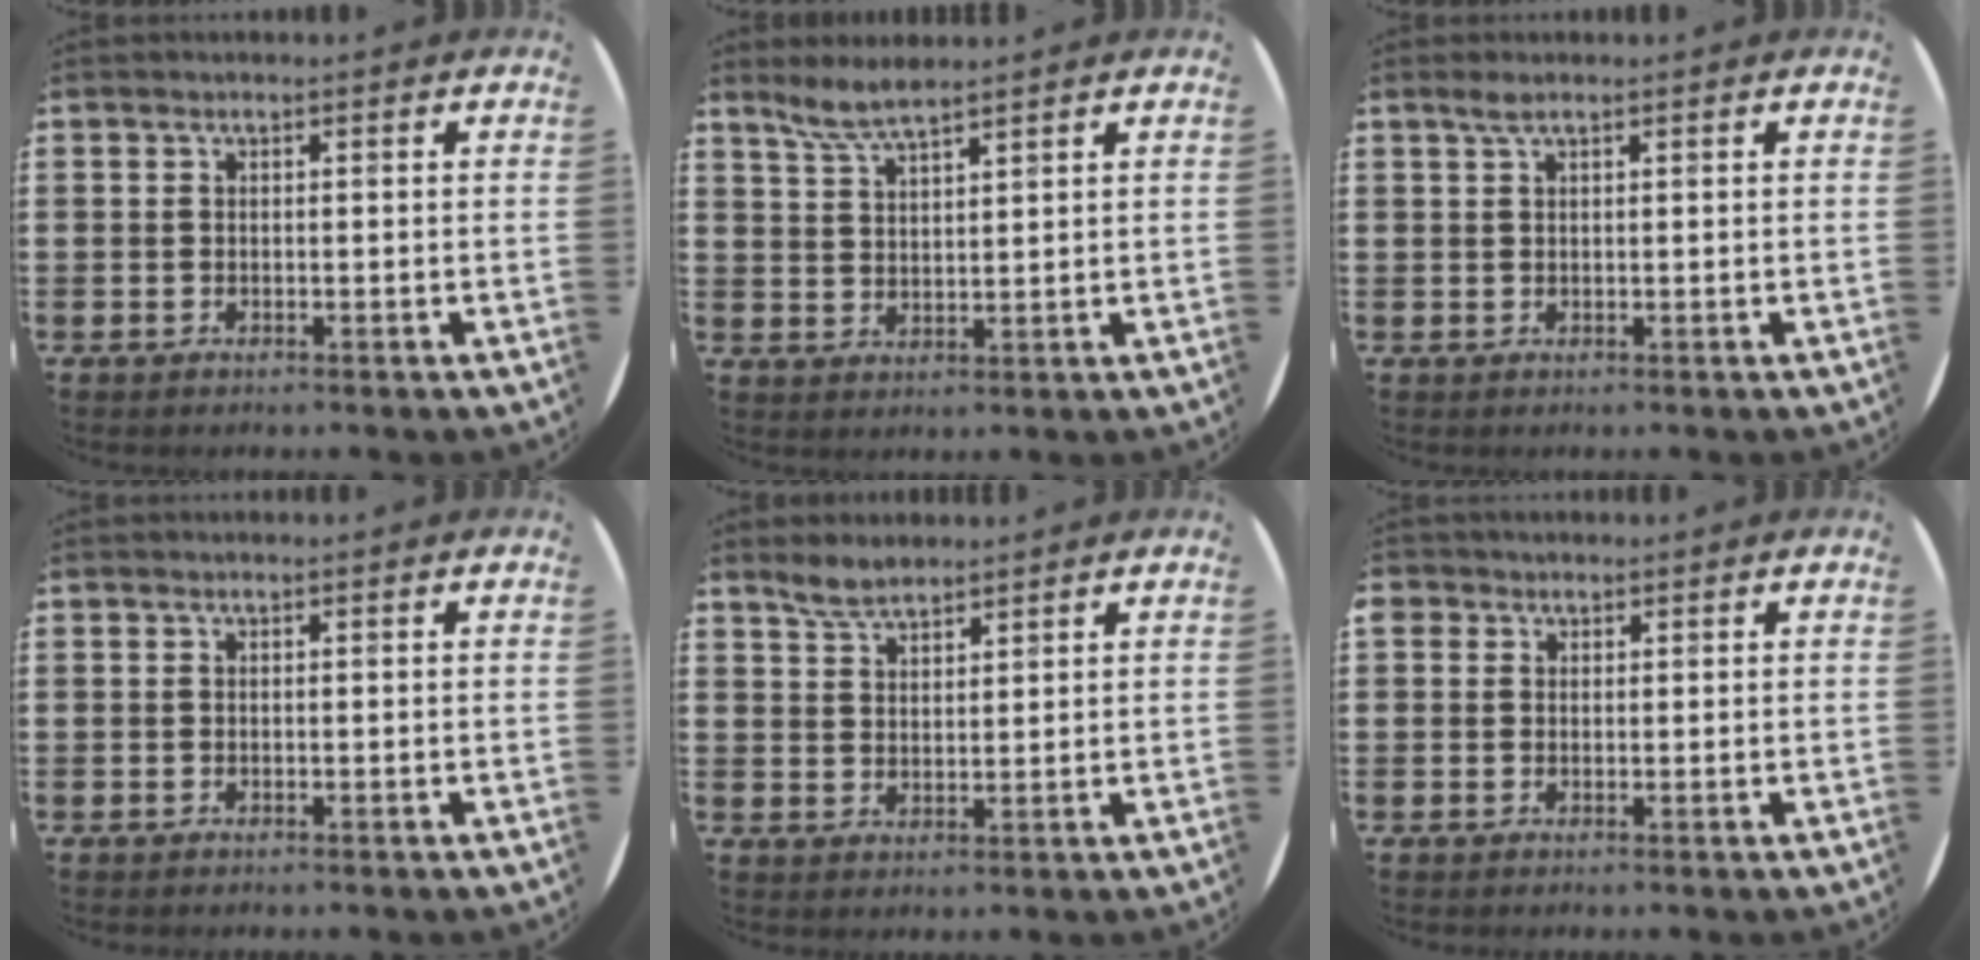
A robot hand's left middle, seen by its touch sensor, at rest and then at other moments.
{"total": 4.2, "force": [3.8, 0.4, 1.8], "torque": [-0.044, -0.004, 0.068]}
{"total": 1.1, "force": [0.7, 0.1, 0.8], "torque": [-0.016, 0.003, 0.013]}
{"total": 0.0}
{"total": 3.4, "force": [3.1, 1.1, 0.9], "torque": [-0.025, 0.000, 0.059]}
{"total": 1.2, "force": [0.8, 0.9, 0.1], "torque": [0.005, 0.001, 0.014]}